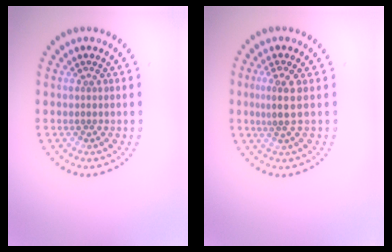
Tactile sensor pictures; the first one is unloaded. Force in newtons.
{"total": 2.0, "press": 1.8, "slide": 1.0}